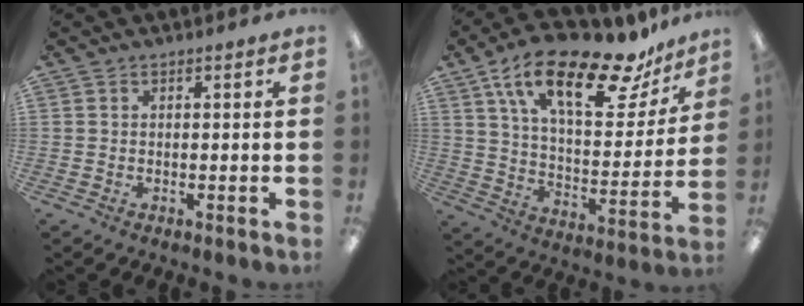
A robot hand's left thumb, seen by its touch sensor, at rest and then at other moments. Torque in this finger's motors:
{"motor_torque": [0.41, 0.41, 1.46, -1.31, 0.42]}